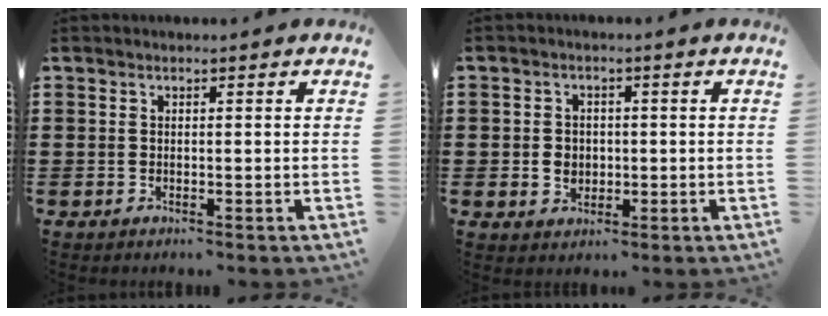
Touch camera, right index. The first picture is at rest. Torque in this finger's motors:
{"motor_torque": [2.14, 0.00, 0.05, 0.01]}